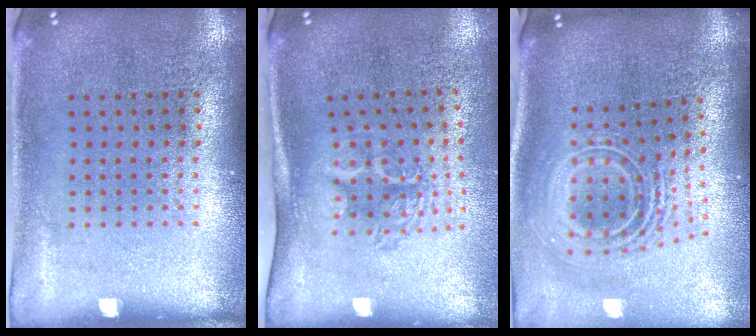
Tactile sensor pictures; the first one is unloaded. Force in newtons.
{"total": 1.8, "press": 1.3, "slide": 1.3}
{"total": 2.7, "press": 1.8, "slide": 2.0}